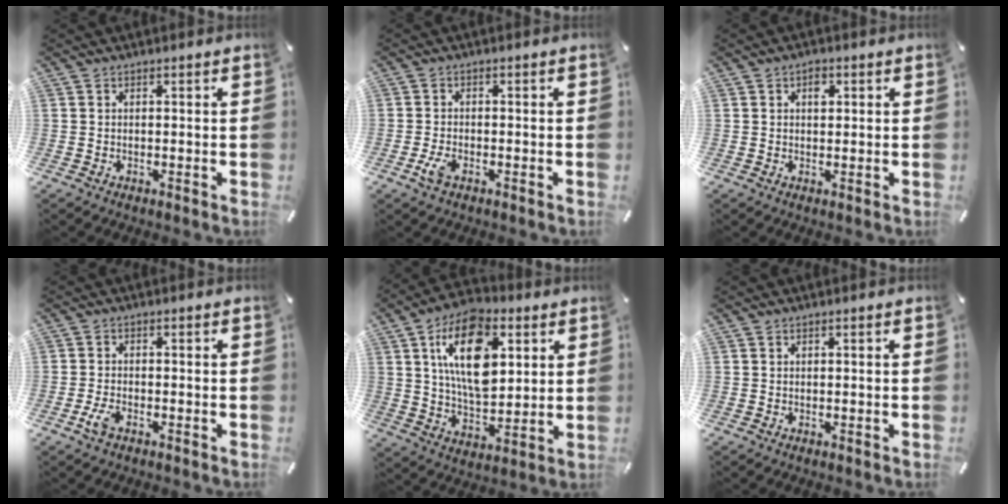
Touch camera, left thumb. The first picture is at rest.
{"total": 3.4, "force": [-1.4, 2.0, 2.3], "torque": [-0.059, -0.001, -0.029]}
{"total": 2.2, "force": [0.8, 1.5, 1.4], "torque": [-0.006, -0.005, 0.009]}
{"total": 3.2, "force": [-1.6, 1.4, 2.4], "torque": [-0.066, -0.005, -0.034]}
{"total": 18.1, "force": [6.0, 10.7, 13.3], "torque": [-0.245, -0.006, 0.101]}
{"total": 0.0}